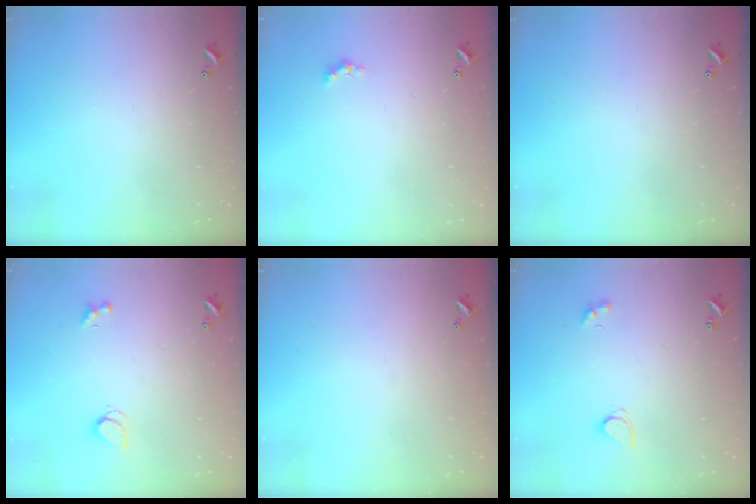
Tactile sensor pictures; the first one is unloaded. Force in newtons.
{"total": 1.5, "press": 1.4, "slide": 0.6}
{"total": 0.0}
{"total": 1.3, "press": 1.3, "slide": 0.4}
{"total": 2.9, "press": 2.9, "slide": 0.1}
{"total": 2.3, "press": 2.3, "slide": 0.3}